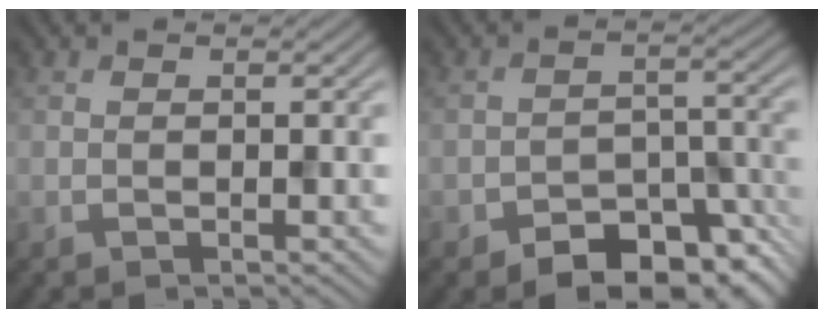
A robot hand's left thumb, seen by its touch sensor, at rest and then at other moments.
{"total": 8.5, "force": [-5.7, 4.3, 4.5], "torque": [-0.053, -0.009, -0.094]}